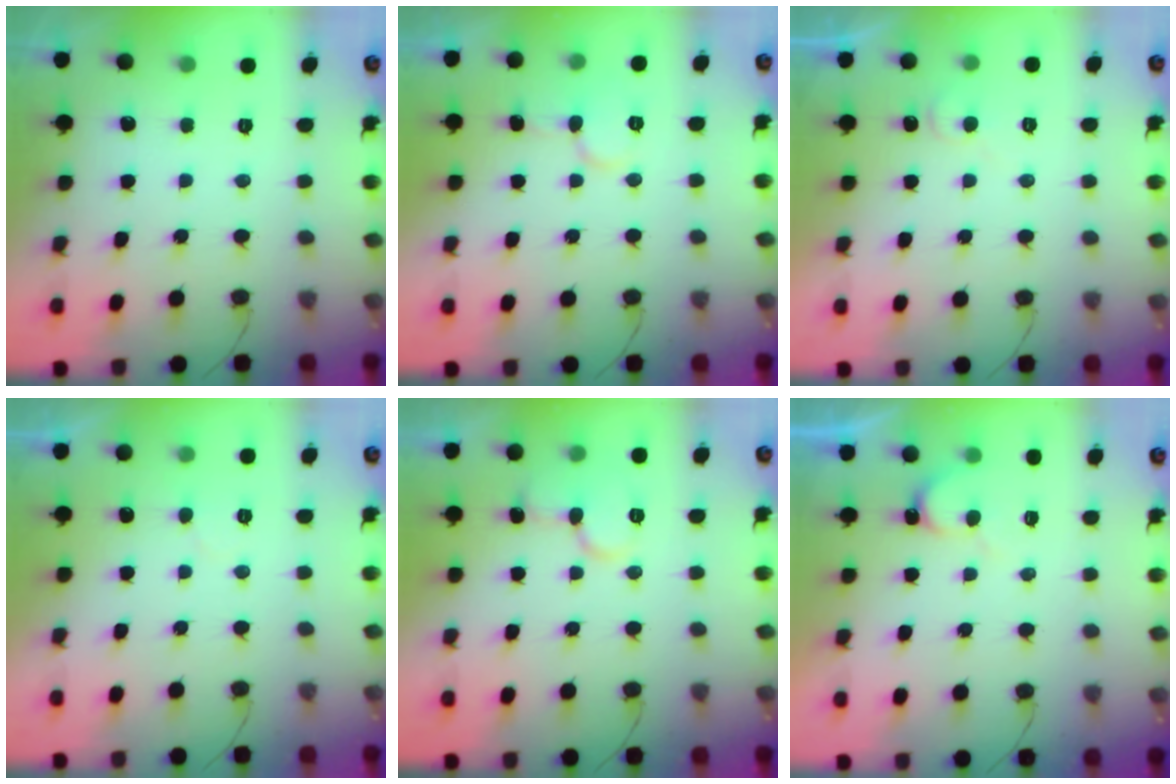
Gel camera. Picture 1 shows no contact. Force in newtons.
{"total": 7.2, "press": 7.2, "slide": 0.7}
{"total": 5.7, "press": 5.6, "slide": 0.6}
{"total": 3.3, "press": 3.3, "slide": 0.2}
{"total": 9.5, "press": 9.5, "slide": 1.1}
{"total": 7.1, "press": 7.1, "slide": 0.4}